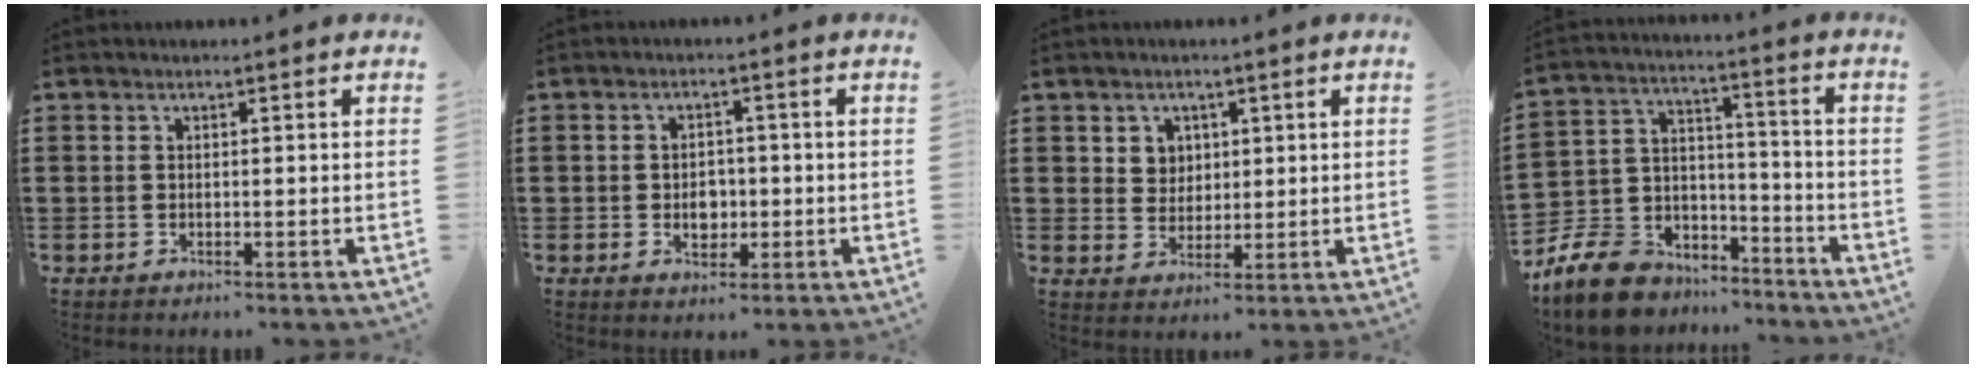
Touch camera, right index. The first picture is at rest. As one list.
[{"total": 3.4, "force": [-0.5, 2.6, 2.1], "torque": [-0.030, -0.001, -0.016]}, {"total": 3.5, "force": [1.6, 3.0, 0.6], "torque": [-0.018, 0.007, 0.027]}, {"total": 10.2, "force": [-8.8, 4.7, 2.1], "torque": [-0.070, 0.028, -0.172]}]